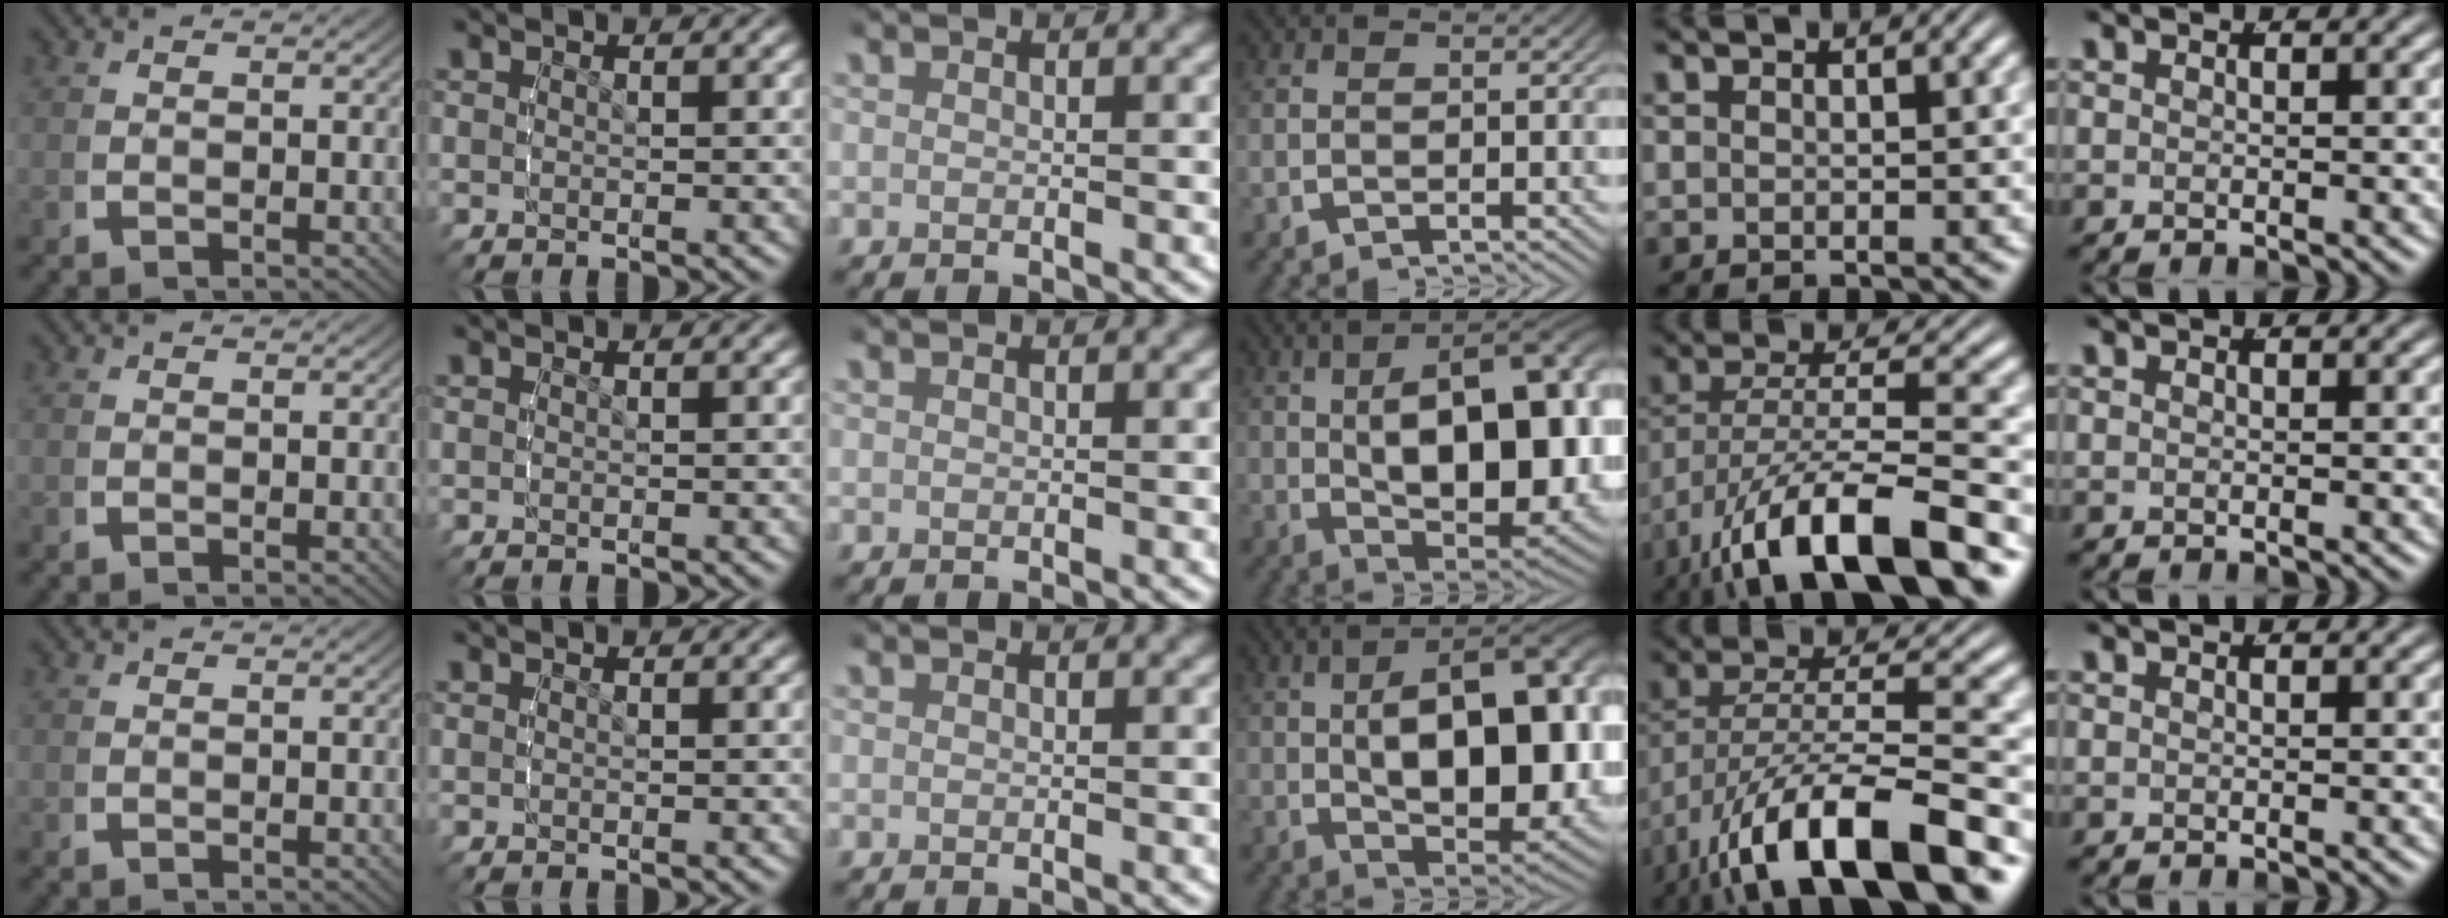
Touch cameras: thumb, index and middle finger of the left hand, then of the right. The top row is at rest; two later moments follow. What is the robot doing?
{"motion": "lift_and_place", "object": "legos"}